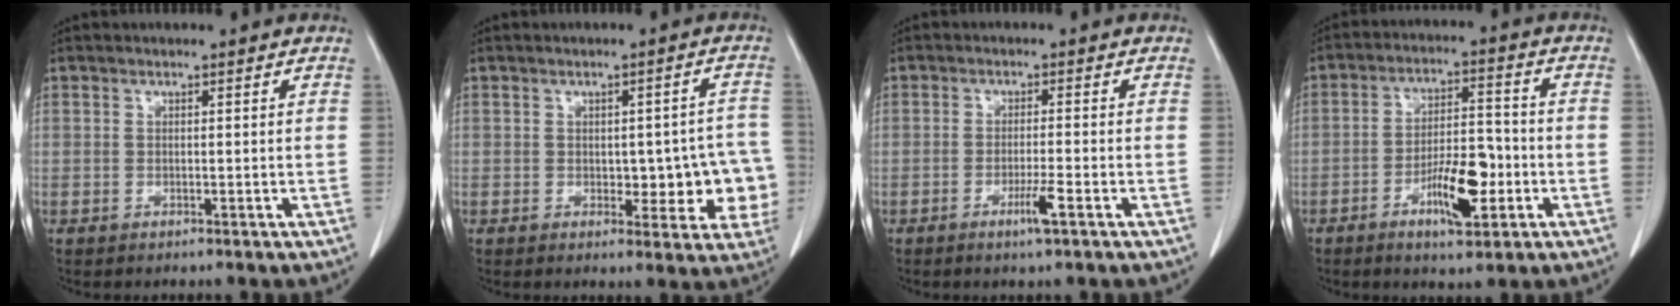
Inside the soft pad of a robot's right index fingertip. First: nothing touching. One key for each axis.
{"total": 8.5, "fx": -1.3, "fy": 4.1, "fz": 7.3, "tx": -0.059, "ty": 0.021, "tz": -0.010}
{"total": 3.4, "fx": -1.7, "fy": -0.4, "fz": 2.9, "tx": -0.055, "ty": -0.008, "tz": -0.033}
{"total": 9.1, "fx": -3.5, "fy": 2.8, "fz": 7.9, "tx": -0.142, "ty": 0.005, "tz": -0.056}